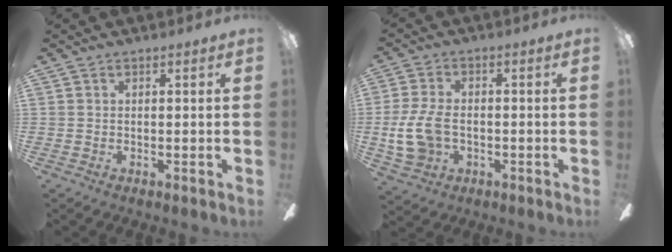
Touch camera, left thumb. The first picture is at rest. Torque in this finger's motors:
{"motor_torque": [-0.68, 1.23, 1.04, 0.14, 0.09]}